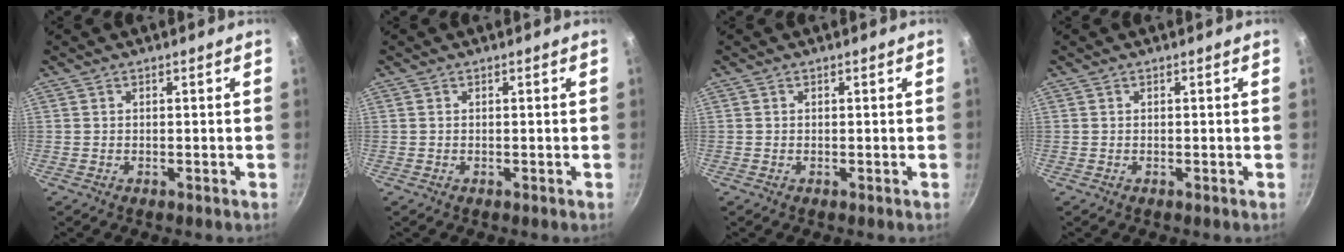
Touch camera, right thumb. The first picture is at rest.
{"total": 0.0}
{"total": 0.0}
{"total": 0.0}